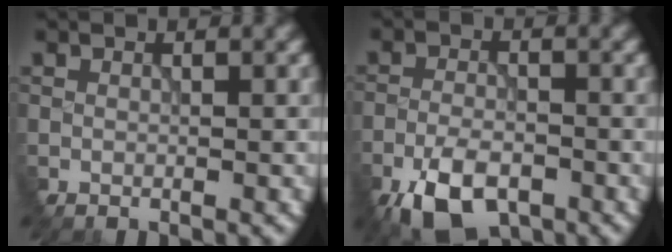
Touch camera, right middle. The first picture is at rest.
{"total": 5.9, "force": [-4.2, 2.5, 3.3], "torque": [-0.059, -0.010, -0.081]}